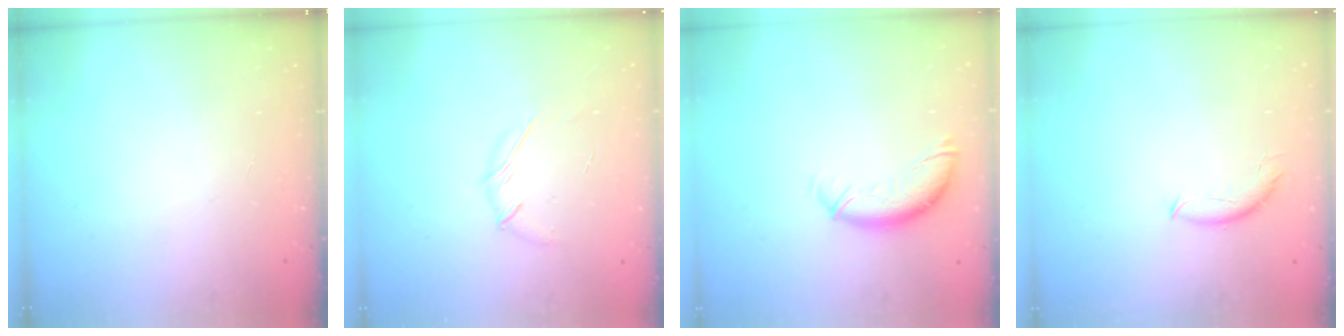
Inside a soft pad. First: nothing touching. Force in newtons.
{"total": 5.4, "press": 5.4, "slide": 0.6}
{"total": 10.1, "press": 10.1, "slide": 0.3}
{"total": 7.5, "press": 7.5, "slide": 0.6}